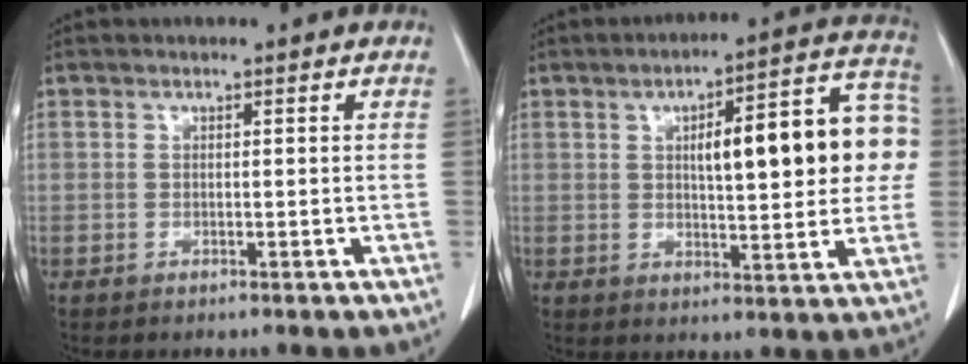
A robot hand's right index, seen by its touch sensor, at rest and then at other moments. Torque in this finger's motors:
{"motor_torque": [0.95, 0.45, 0.46, 0.08]}